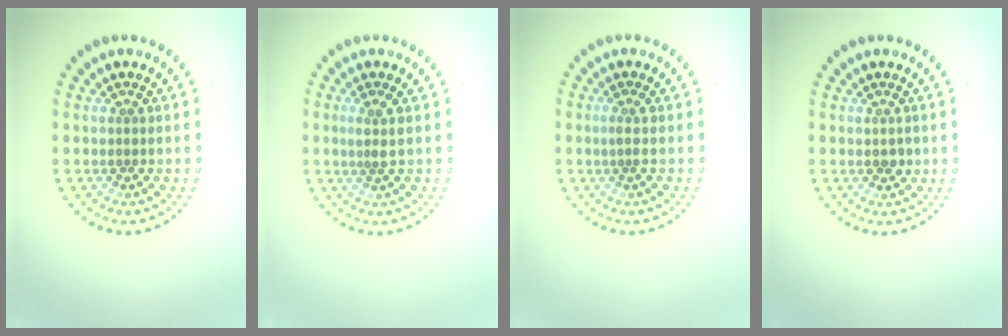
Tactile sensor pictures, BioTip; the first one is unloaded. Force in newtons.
{"total": 1.6, "press": 1.1, "slide": 1.1}
{"total": 0.7, "press": 0.4, "slide": 0.6}
{"total": 1.2, "press": 1.2, "slide": 0.0}